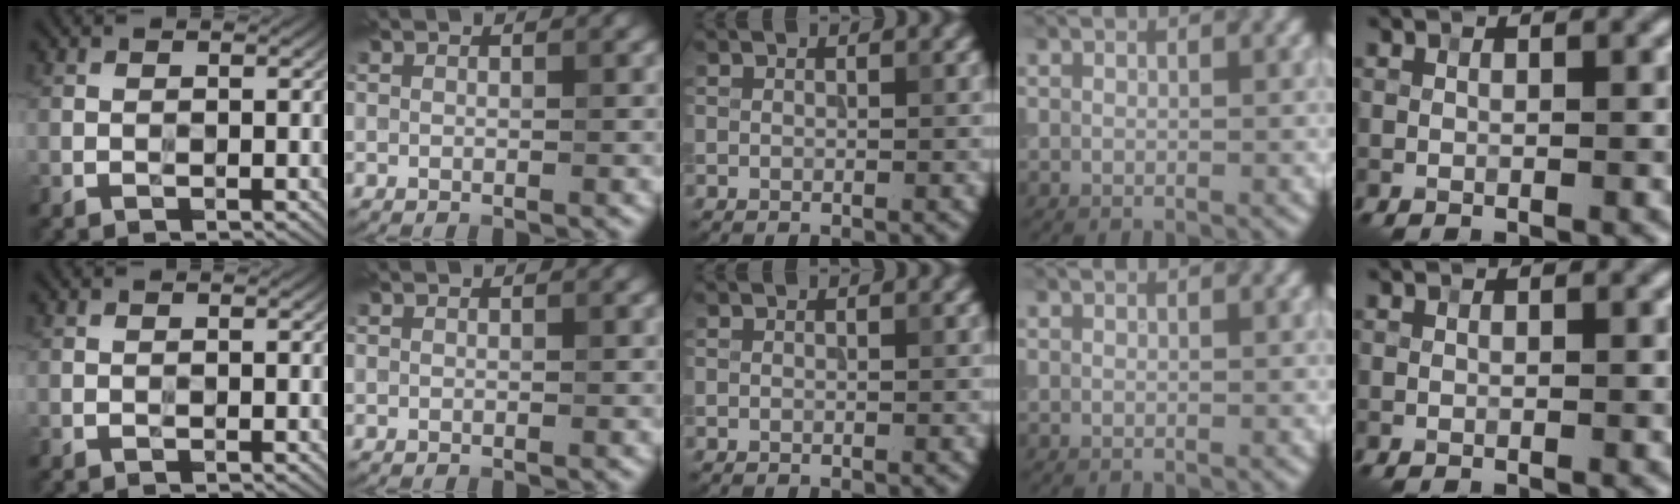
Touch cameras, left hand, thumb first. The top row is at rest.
{}